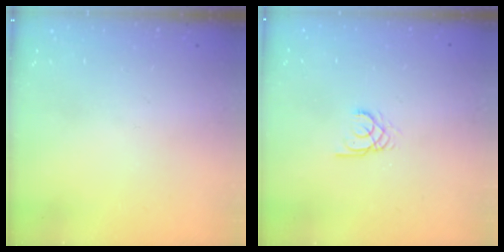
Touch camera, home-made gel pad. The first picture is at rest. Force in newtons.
{"total": 2.0, "press": 2.0, "slide": 0.2}